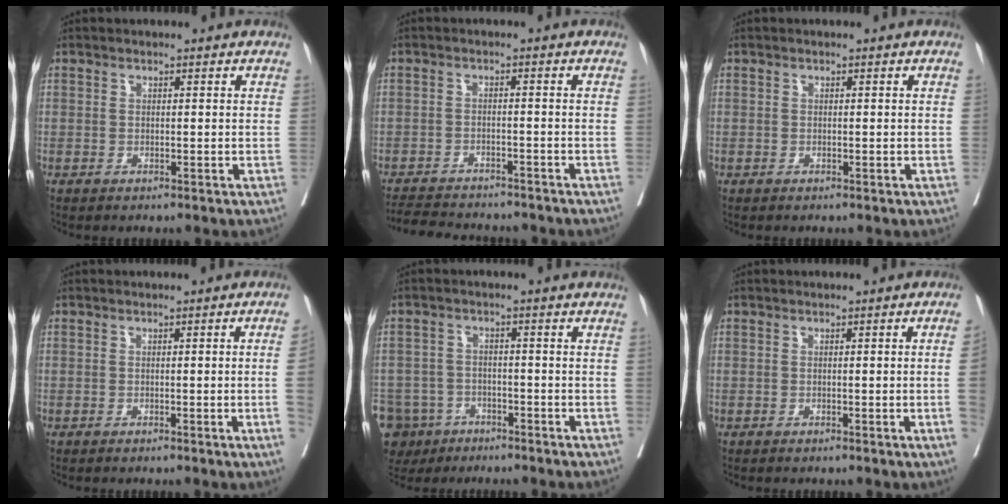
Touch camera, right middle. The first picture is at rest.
{"total": 10.9, "force": [-10.0, 2.6, 3.6], "torque": [-0.067, -0.003, -0.136]}
{"total": 0.0}
{"total": 3.8, "force": [-0.8, -0.9, 3.6], "torque": [-0.045, 0.000, -0.009]}
{"total": 13.6, "force": [-8.1, 10.2, 3.9], "torque": [-0.125, -0.003, -0.120]}
{"total": 3.0, "force": [-0.6, -0.7, 2.9], "torque": [-0.041, 0.001, -0.006]}